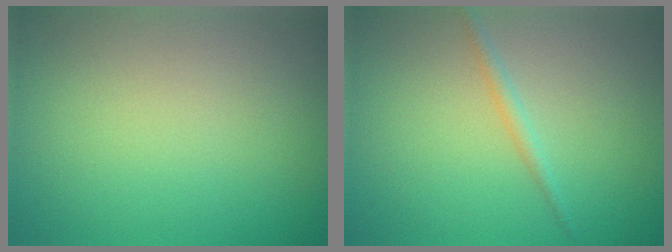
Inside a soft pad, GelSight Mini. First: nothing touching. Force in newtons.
{"total": 1.1, "press": 1.1, "slide": 0.0}